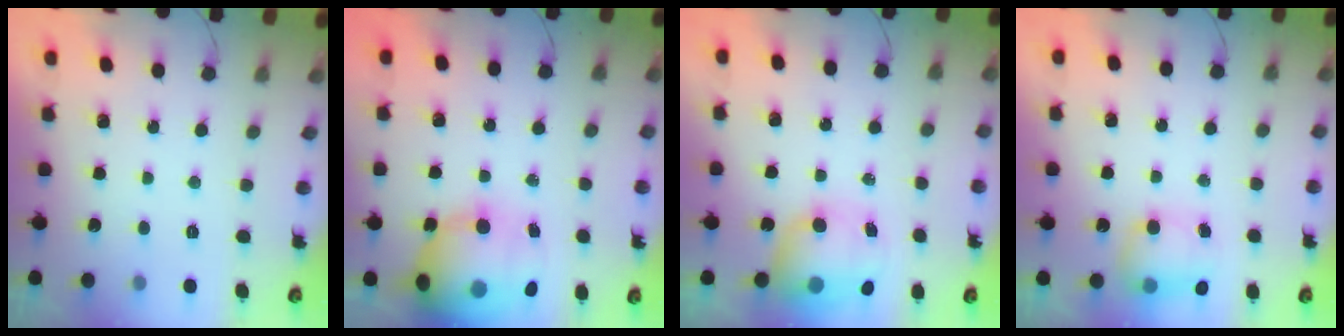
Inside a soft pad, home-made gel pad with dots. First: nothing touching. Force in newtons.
{"total": 24.0, "press": 23.4, "slide": 5.4}
{"total": 10.3, "press": 10.0, "slide": 2.6}
{"total": 7.7, "press": 7.7, "slide": 0.9}